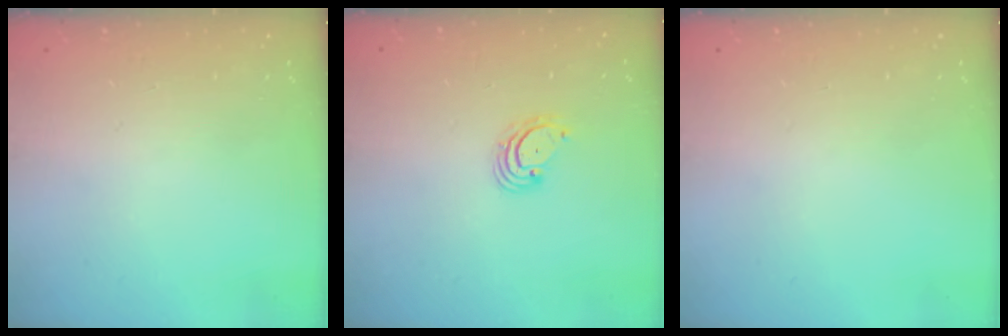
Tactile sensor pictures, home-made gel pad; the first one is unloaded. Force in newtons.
{"total": 3.2, "press": 3.2, "slide": 0.4}
{"total": 0.0}